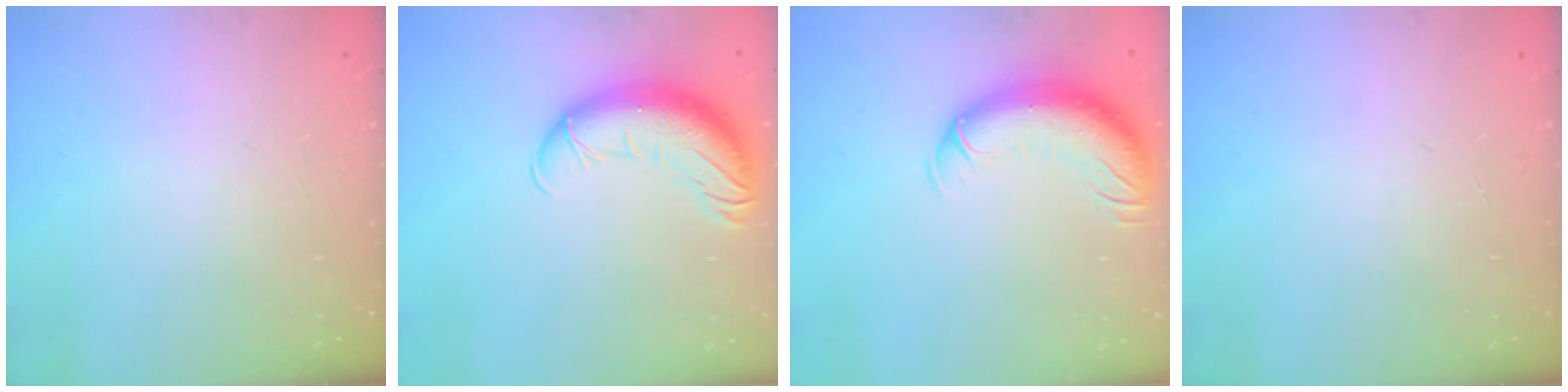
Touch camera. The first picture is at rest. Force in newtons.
{"total": 14.8, "press": 14.3, "slide": 3.6}
{"total": 13.5, "press": 13.2, "slide": 2.9}
{"total": 0.0}